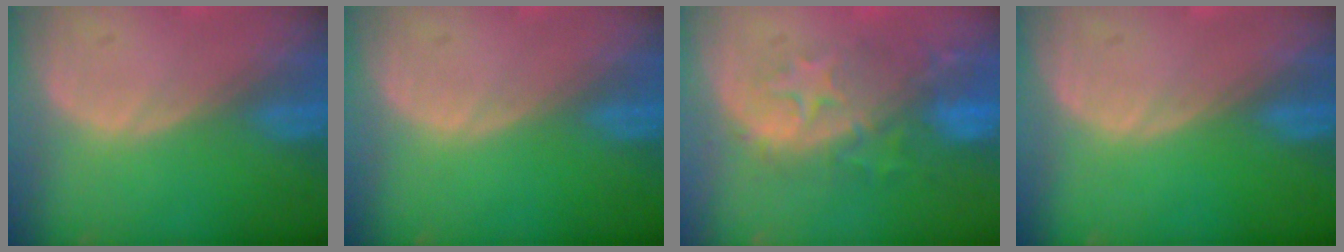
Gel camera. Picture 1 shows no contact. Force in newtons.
{"total": 0.0}
{"total": 10.1, "press": 8.8, "slide": 4.9}
{"total": 0.0}